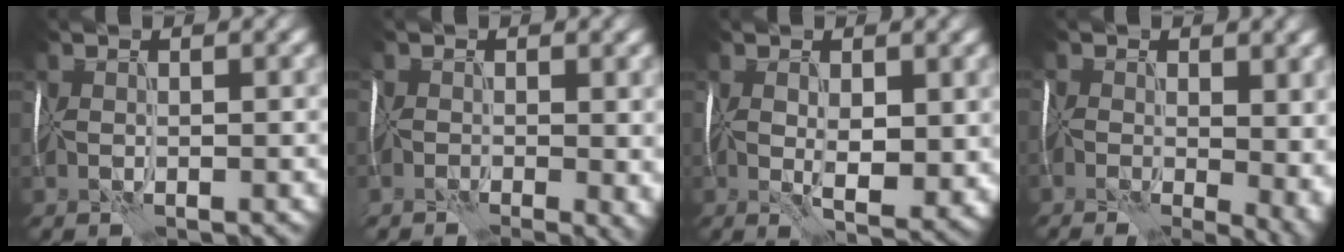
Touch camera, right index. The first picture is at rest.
{"total": 4.0, "force": [-1.6, 1.8, 3.1], "torque": [-0.042, -0.007, -0.025]}
{"total": 4.2, "force": [0.0, 2.0, 3.7], "torque": [-0.083, -0.014, 0.011]}
{"total": 12.1, "force": [-2.3, 6.8, 9.8], "torque": [-0.144, 0.004, -0.002]}